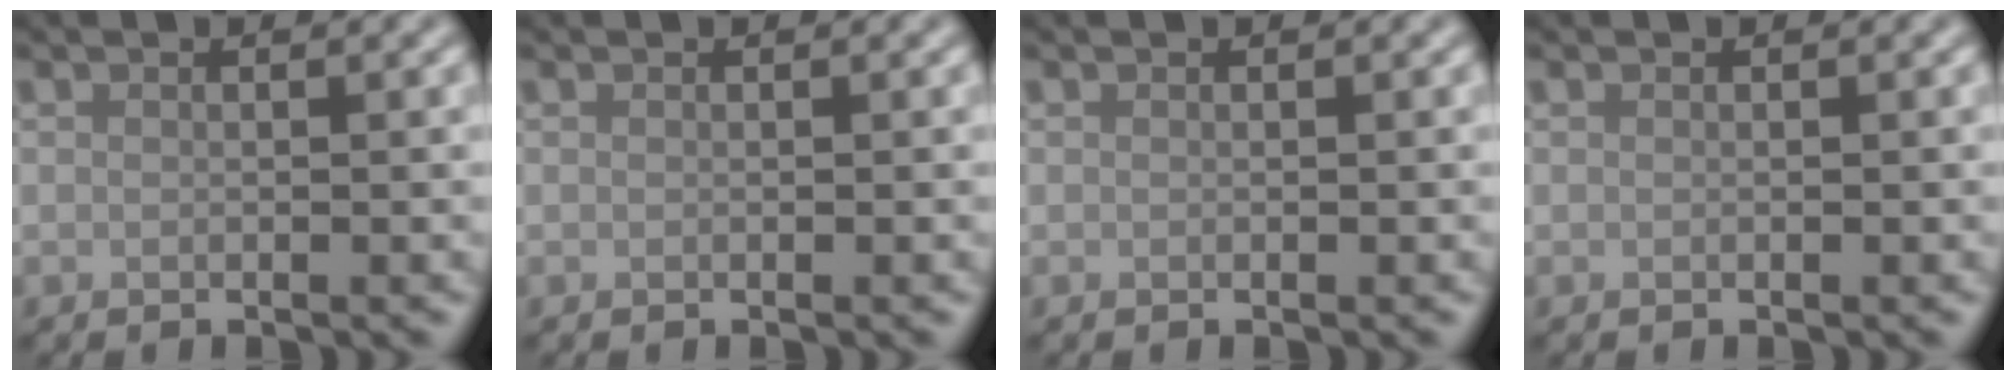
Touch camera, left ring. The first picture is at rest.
{"total": 0.0}
{"total": 0.0}
{"total": 0.0}